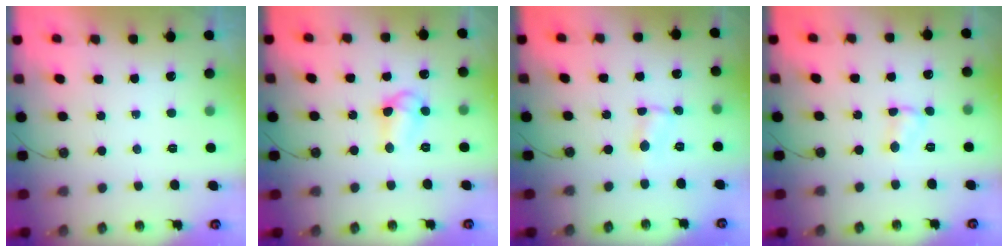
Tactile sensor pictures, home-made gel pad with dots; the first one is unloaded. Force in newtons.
{"total": 8.2, "press": 8.2, "slide": 0.4}
{"total": 1.2, "press": 1.2, "slide": 0.2}
{"total": 3.3, "press": 3.3, "slide": 0.5}